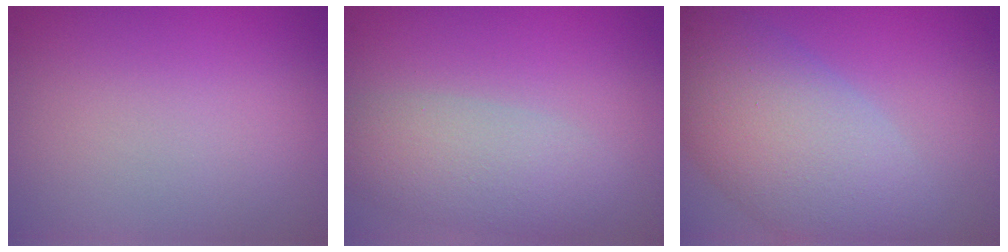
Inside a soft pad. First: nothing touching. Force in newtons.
{"total": 4.6, "press": 4.6, "slide": 0.2}
{"total": 9.7, "press": 9.7, "slide": 0.6}